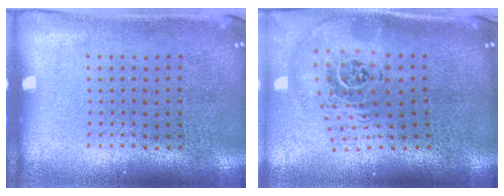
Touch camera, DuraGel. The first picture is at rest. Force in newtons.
{"total": 2.5, "press": 1.8, "slide": 1.8}